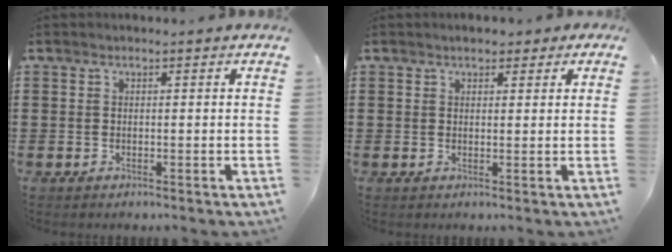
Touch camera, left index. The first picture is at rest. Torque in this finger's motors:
{"motor_torque": [1.09, -1.05, 0.38, 0.06]}